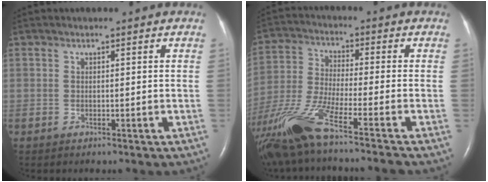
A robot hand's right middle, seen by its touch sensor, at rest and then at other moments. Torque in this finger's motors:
{"motor_torque": [1.10, -1.04, 0.52, 0.10]}